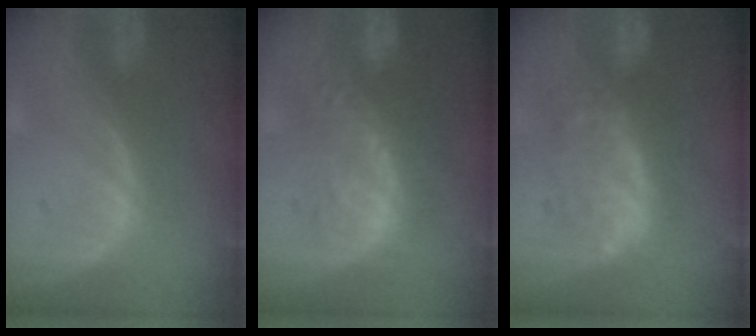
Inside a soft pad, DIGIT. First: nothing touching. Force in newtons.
{"total": 9.6, "press": 9.1, "slide": 3.0}
{"total": 8.1, "press": 8.1, "slide": 0.2}